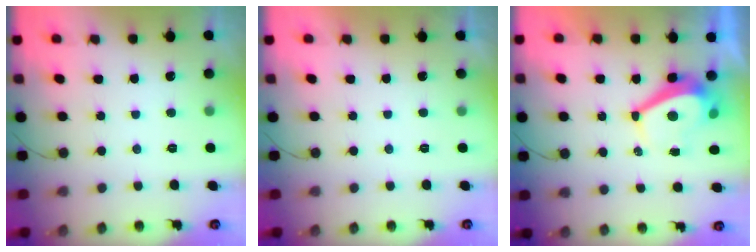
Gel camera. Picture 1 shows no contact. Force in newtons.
{"total": 2.2, "press": 2.1, "slide": 0.4}
{"total": 6.0, "press": 6.0, "slide": 0.4}